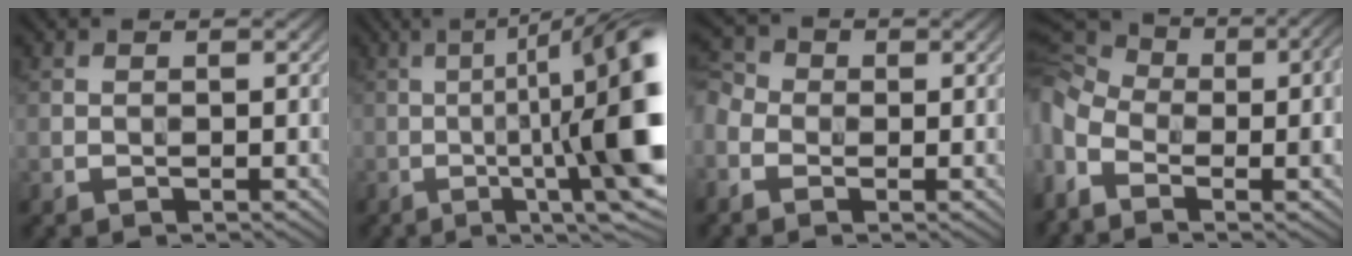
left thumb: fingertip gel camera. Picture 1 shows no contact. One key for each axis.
{"total": 15.7, "fx": -1.6, "fy": 3.0, "fz": 15.4, "tx": -0.197, "ty": 0.010, "tz": -0.014}
{"total": 4.4, "fx": -1.3, "fy": 3.5, "fz": 2.4, "tx": -0.075, "ty": 0.000, "tz": -0.034}
{"total": 14.5, "fx": -4.4, "fy": 8.0, "fz": 11.2, "tx": -0.255, "ty": -0.020, "tz": -0.061}